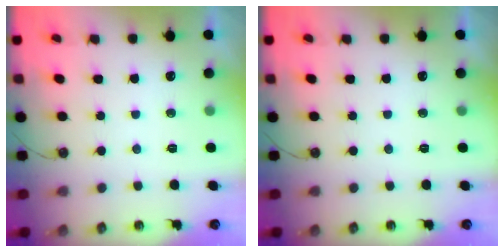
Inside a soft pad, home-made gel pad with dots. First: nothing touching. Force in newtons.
{"total": 0.0}